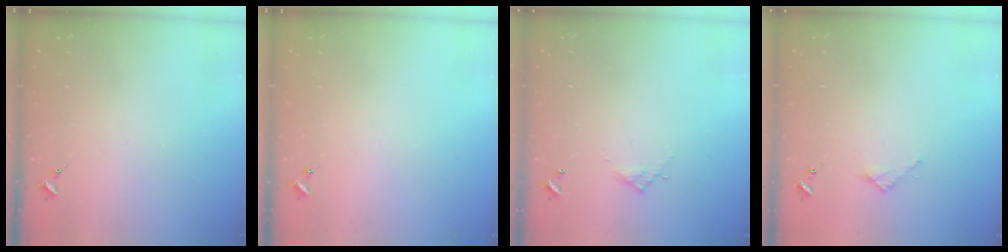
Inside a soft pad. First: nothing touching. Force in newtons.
{"total": 0.0}
{"total": 4.2, "press": 4.2, "slide": 0.2}
{"total": 2.4, "press": 2.3, "slide": 0.3}